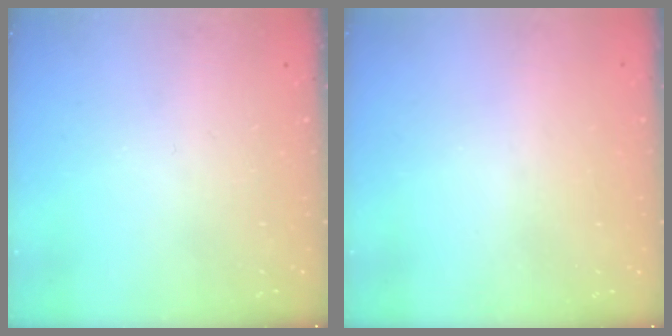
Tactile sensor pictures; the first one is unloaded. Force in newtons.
{"total": 0.9, "press": 0.9, "slide": 0.1}